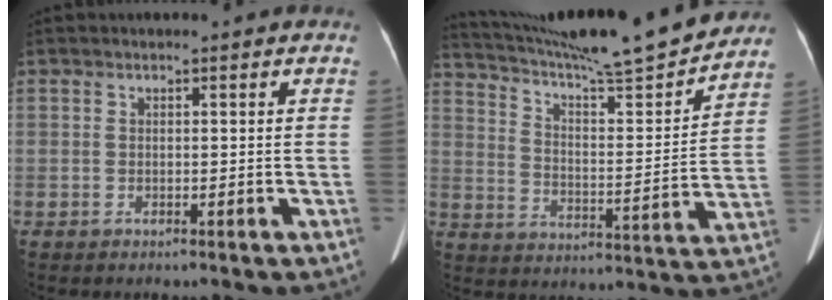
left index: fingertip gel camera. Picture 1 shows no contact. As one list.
[{"total": 22.1, "force": [20.2, 0.3, 8.9], "torque": [-0.155, -0.029, 0.297]}]